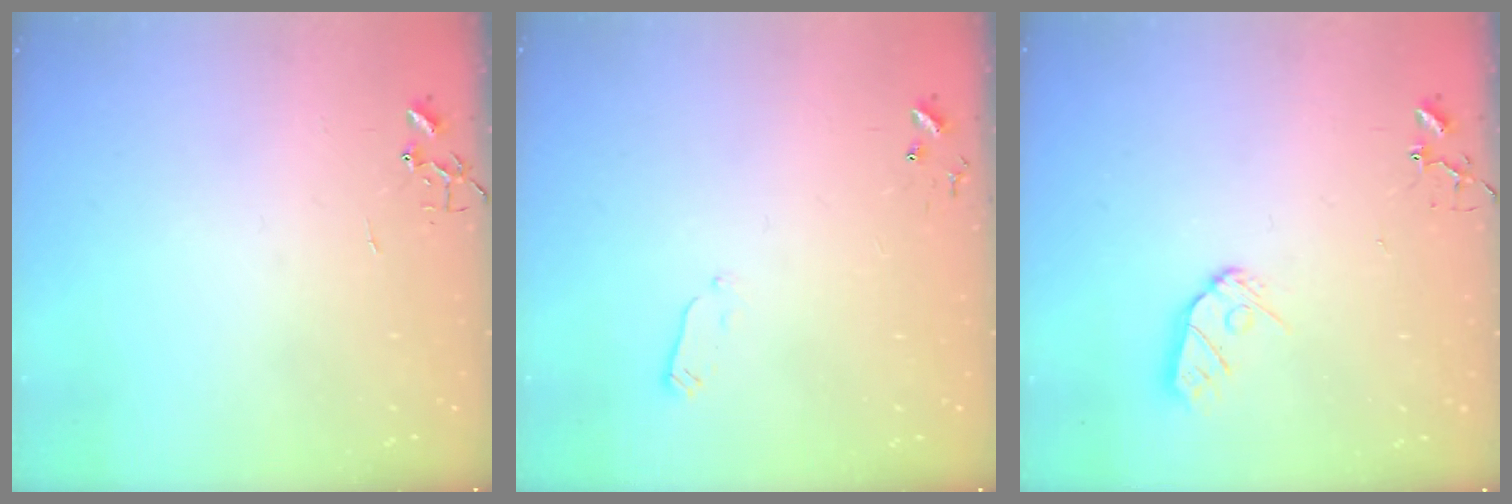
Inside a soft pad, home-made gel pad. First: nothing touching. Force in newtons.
{"total": 3.5, "press": 3.4, "slide": 1.0}
{"total": 8.6, "press": 8.5, "slide": 0.7}